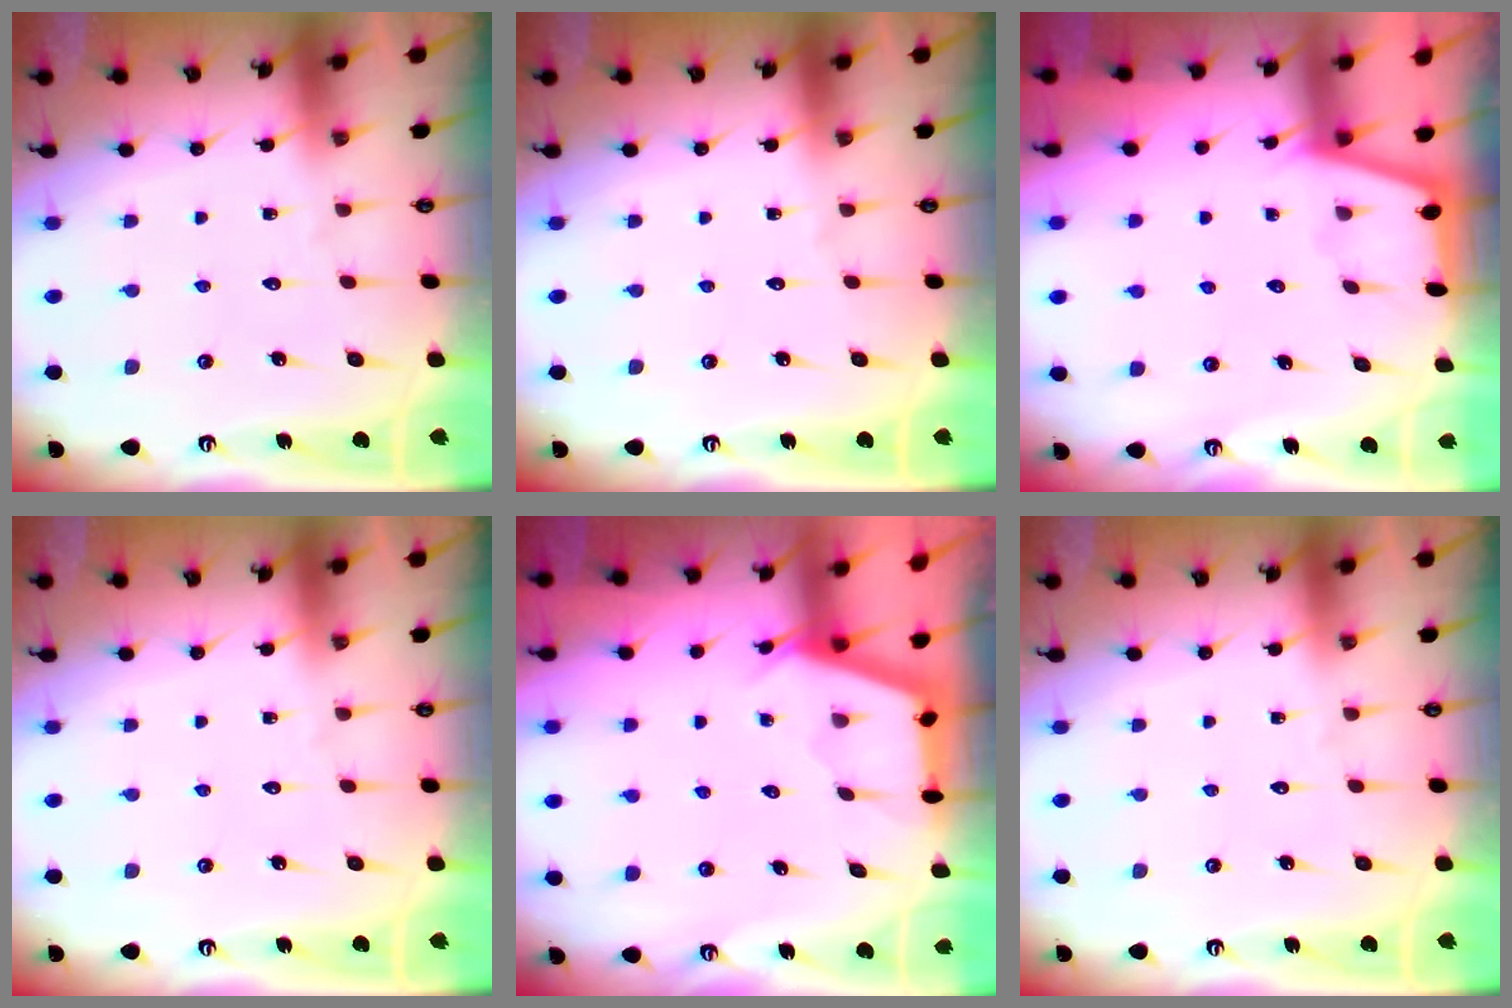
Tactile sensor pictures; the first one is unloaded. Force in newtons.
{"total": 0.0}
{"total": 1.3, "press": 1.3, "slide": 0.3}
{"total": 0.0}
{"total": 2.8, "press": 2.8, "slide": 0.4}
{"total": 0.0}